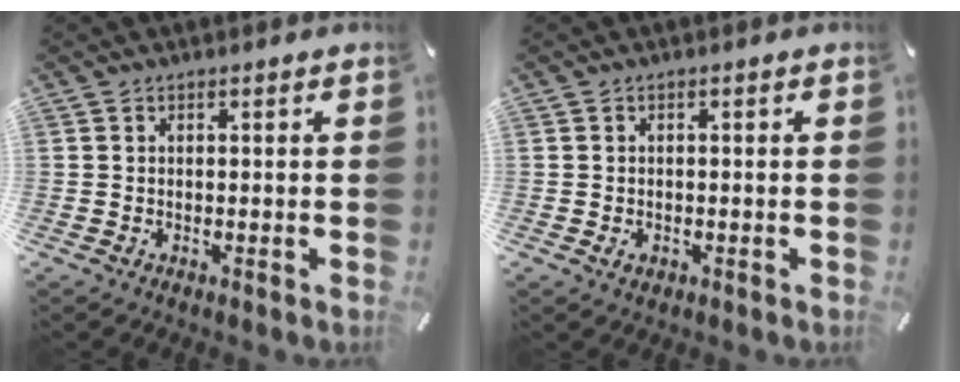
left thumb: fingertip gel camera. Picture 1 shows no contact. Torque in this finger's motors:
{"motor_torque": [-0.18, 0.15, -0.03, -0.03, 0.00]}